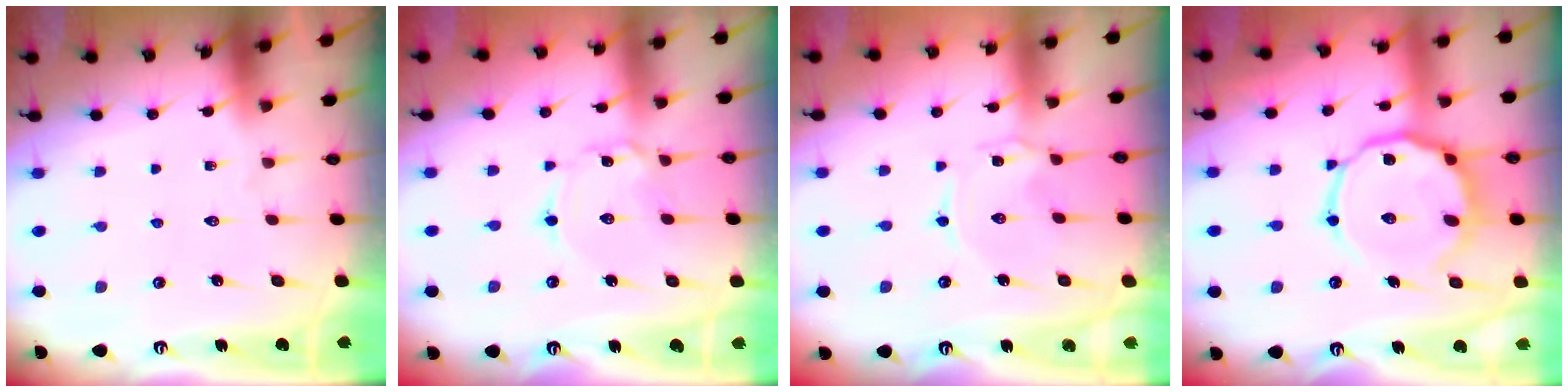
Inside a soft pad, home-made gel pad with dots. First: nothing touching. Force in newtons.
{"total": 1.7, "press": 1.7, "slide": 0.1}
{"total": 0.7, "press": 0.7, "slide": 0.1}
{"total": 14.0, "press": 13.9, "slide": 1.2}